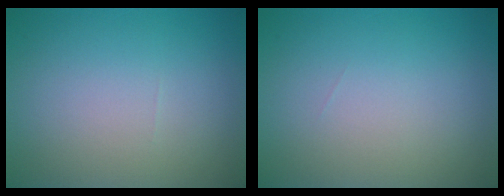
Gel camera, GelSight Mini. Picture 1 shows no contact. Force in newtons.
{"total": 0.0}